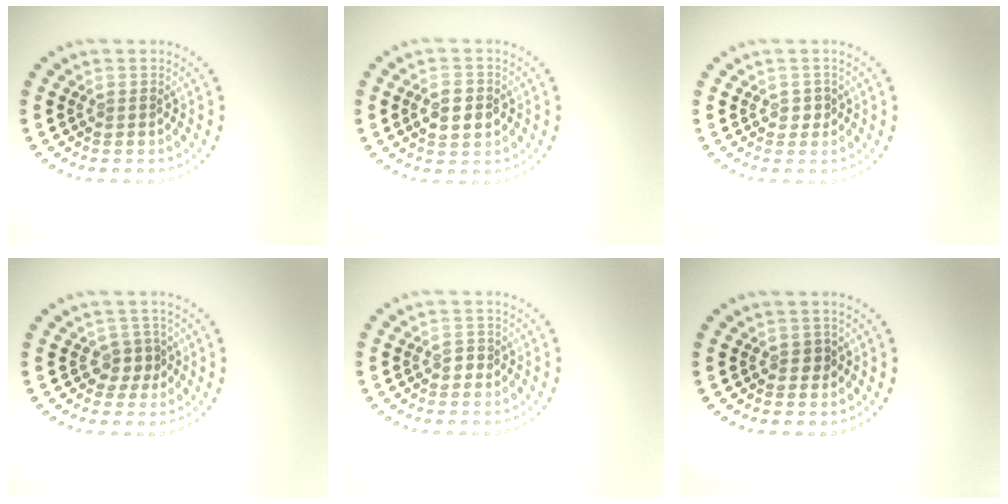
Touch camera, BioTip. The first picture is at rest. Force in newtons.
{"total": 2.7, "press": 2.7, "slide": 0.1}
{"total": 0.9, "press": 0.8, "slide": 0.4}
{"total": 1.9, "press": 1.6, "slide": 1.2}
{"total": 1.0, "press": 1.0, "slide": 0.3}
{"total": 0.8, "press": 0.7, "slide": 0.3}